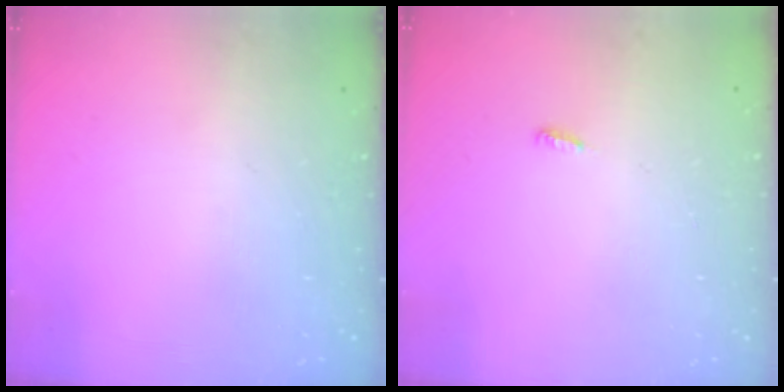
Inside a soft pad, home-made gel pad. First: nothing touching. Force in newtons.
{"total": 3.6, "press": 3.4, "slide": 1.0}